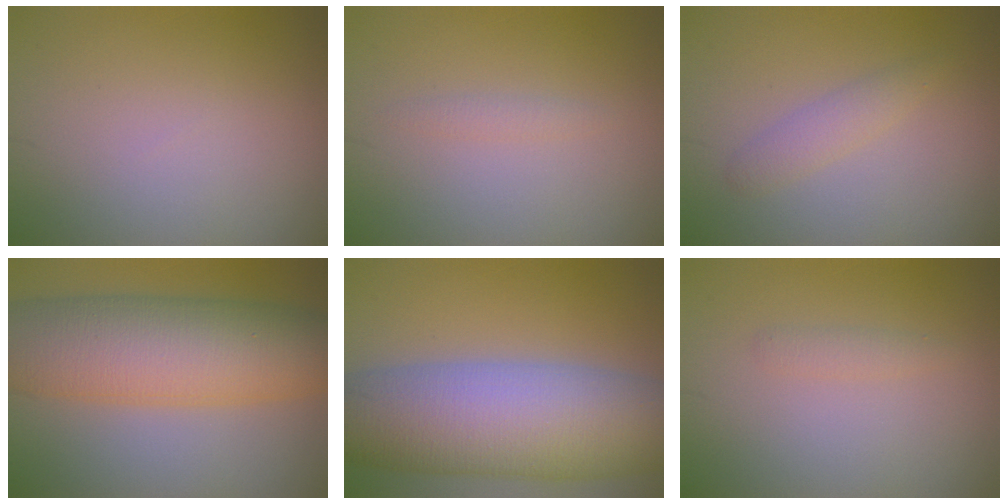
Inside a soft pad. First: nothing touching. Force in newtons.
{"total": 0.8, "press": 0.8, "slide": 0.1}
{"total": 1.7, "press": 1.7, "slide": 0.1}
{"total": 11.5, "press": 11.5, "slide": 0.2}
{"total": 13.2, "press": 13.2, "slide": 0.7}
{"total": 0.9, "press": 0.9, "slide": 0.0}